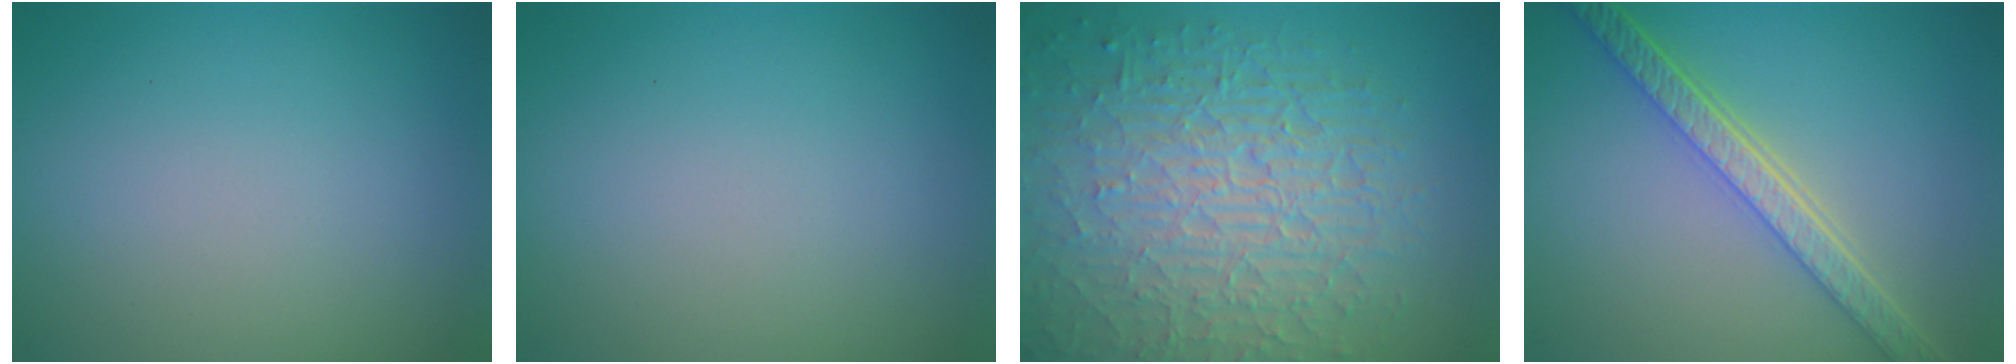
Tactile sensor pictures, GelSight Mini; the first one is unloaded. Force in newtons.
{"total": 0.0}
{"total": 10.5, "press": 6.7, "slide": 8.1}
{"total": 5.4, "press": 4.2, "slide": 3.5}